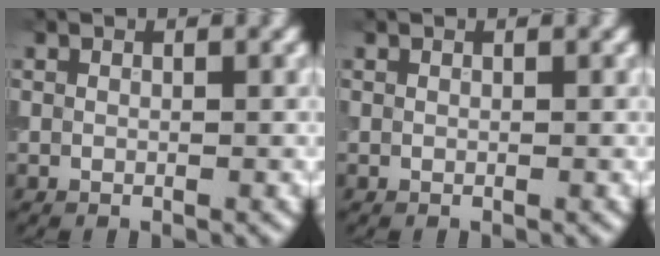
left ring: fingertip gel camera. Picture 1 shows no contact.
{"total": 0.0}